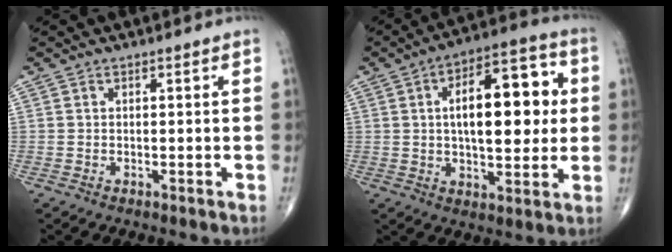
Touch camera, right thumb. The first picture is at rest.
{"total": 18.3, "force": [2.6, 8.4, 16.1], "torque": [-0.209, 0.015, 0.035]}